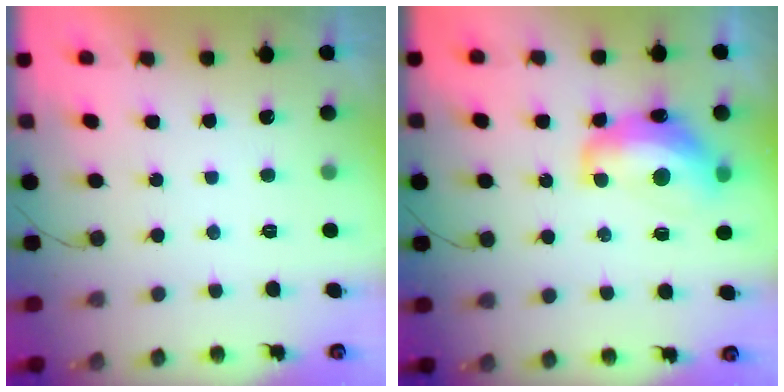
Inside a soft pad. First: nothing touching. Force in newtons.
{"total": 13.8, "press": 13.8, "slide": 1.1}